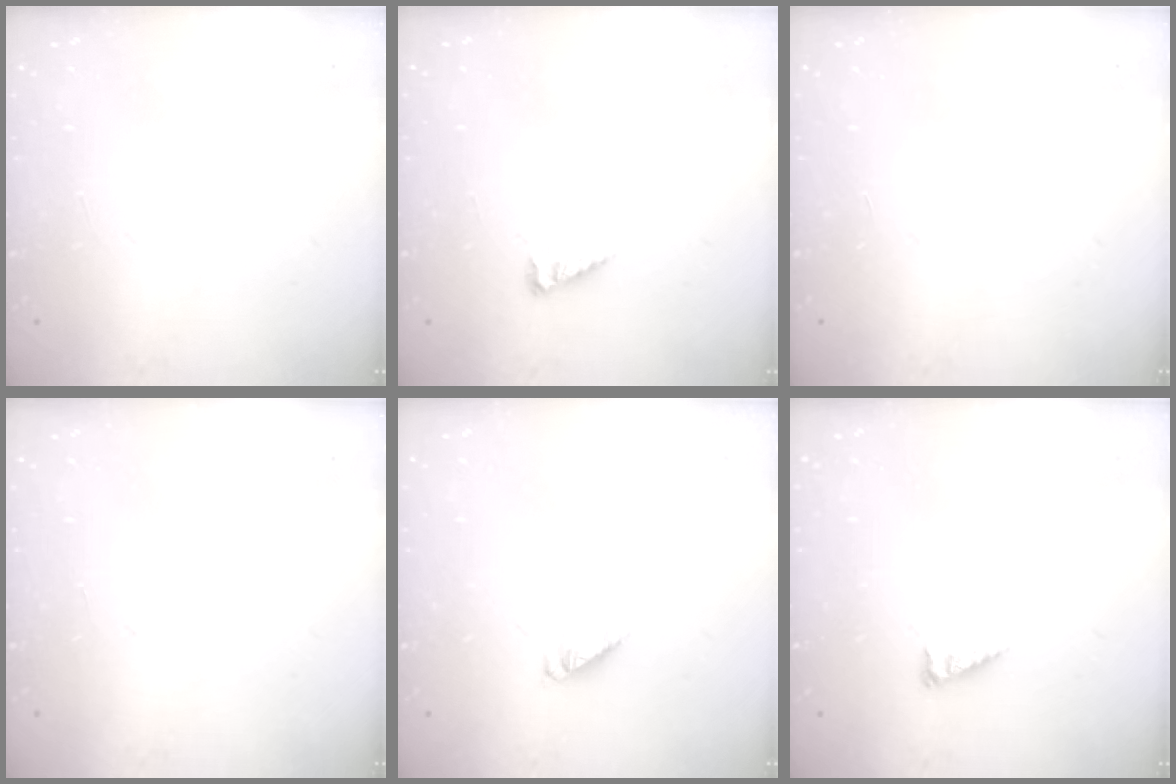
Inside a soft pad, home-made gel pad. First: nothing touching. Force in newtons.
{"total": 4.3, "press": 4.3, "slide": 0.4}
{"total": 0.0}
{"total": 0.0}
{"total": 2.7, "press": 2.7, "slide": 0.4}
{"total": 2.8, "press": 2.8, "slide": 0.4}